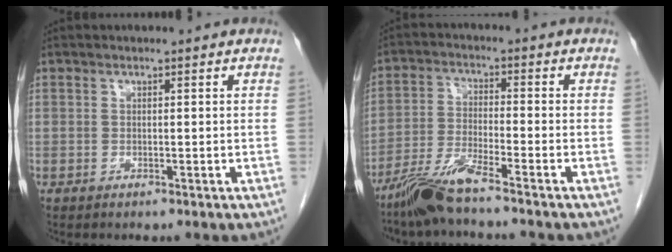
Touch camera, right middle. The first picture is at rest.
{"total": 7.1, "force": [-5.8, -0.2, 4.1], "torque": [-0.089, -0.023, -0.116]}